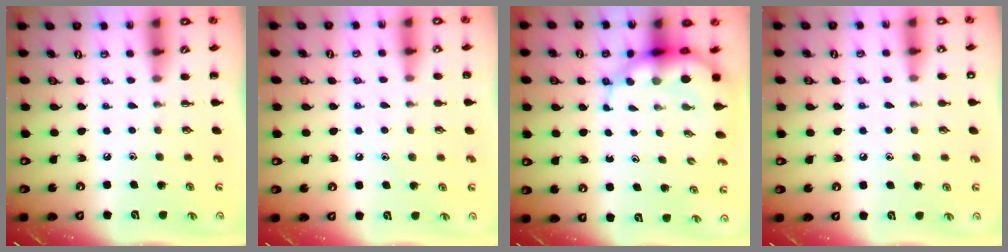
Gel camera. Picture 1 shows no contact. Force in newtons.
{"total": 7.5, "press": 7.3, "slide": 1.6}
{"total": 8.1, "press": 7.7, "slide": 2.4}
{"total": 7.3, "press": 7.0, "slide": 2.3}